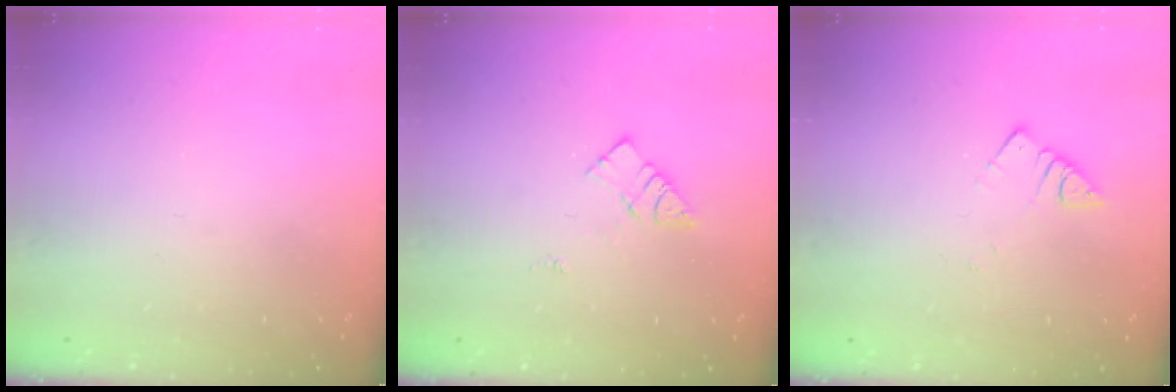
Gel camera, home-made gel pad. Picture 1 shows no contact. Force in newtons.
{"total": 6.6, "press": 6.6, "slide": 0.3}
{"total": 2.4, "press": 2.4, "slide": 0.4}